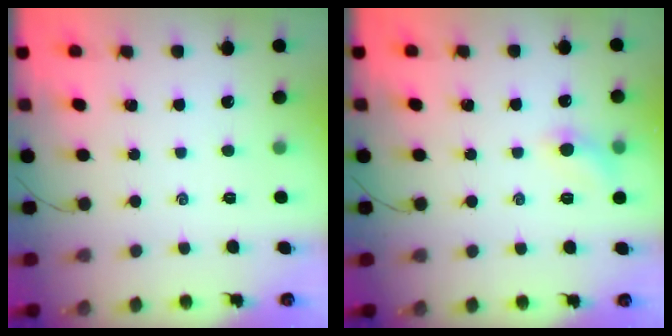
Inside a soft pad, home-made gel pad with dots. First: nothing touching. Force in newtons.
{"total": 5.7, "press": 5.4, "slide": 1.7}